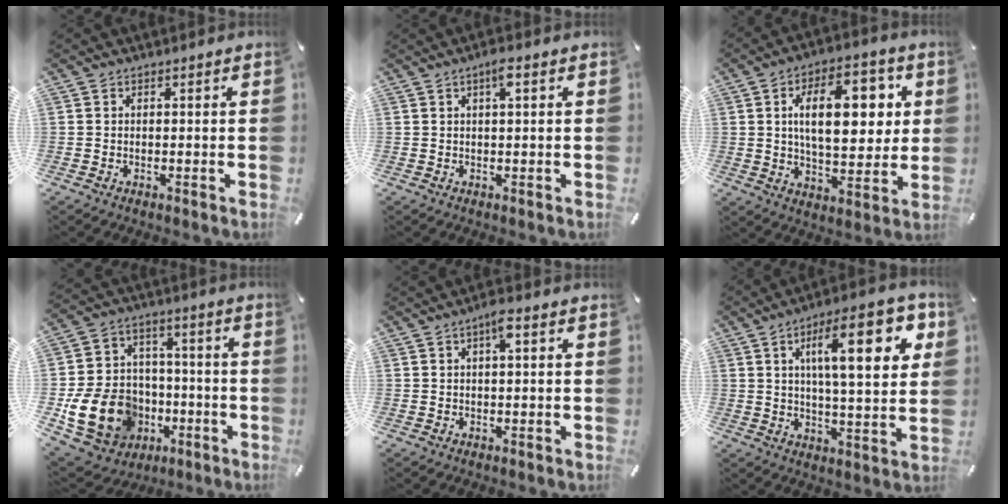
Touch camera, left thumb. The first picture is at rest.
{"total": 2.8, "force": [1.1, 0.6, 2.5], "torque": [-0.053, 0.005, 0.016]}
{"total": 17.8, "force": [4.3, 9.3, 14.5], "torque": [-0.219, 0.008, 0.065]}
{"total": 17.7, "force": [-5.3, 14.3, 9.0], "torque": [-0.155, 0.030, -0.081]}
{"total": 3.4, "force": [1.1, 0.8, 3.1], "torque": [-0.056, 0.003, 0.015]}
{"total": 19.3, "force": [7.0, 6.2, 16.9], "torque": [-0.250, -0.011, 0.098]}